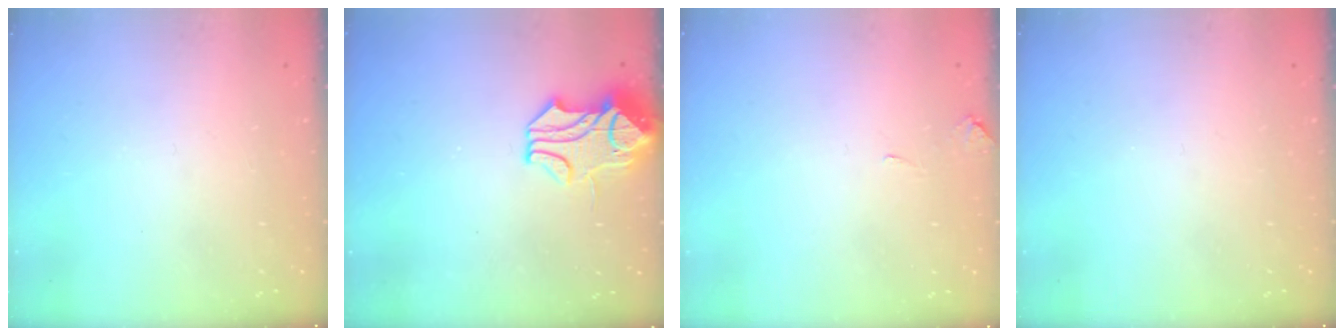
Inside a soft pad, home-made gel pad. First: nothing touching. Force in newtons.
{"total": 2.0, "press": 1.3, "slide": 1.5}
{"total": 1.1, "press": 1.0, "slide": 0.3}
{"total": 0.0}